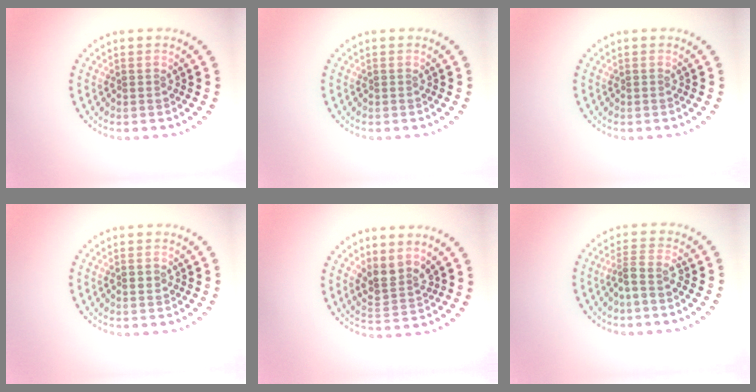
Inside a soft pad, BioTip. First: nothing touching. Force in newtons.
{"total": 0.0}
{"total": 0.0}
{"total": 1.0, "press": 1.0, "slide": 0.1}
{"total": 2.7, "press": 2.2, "slide": 1.6}
{"total": 2.3, "press": 1.6, "slide": 1.7}